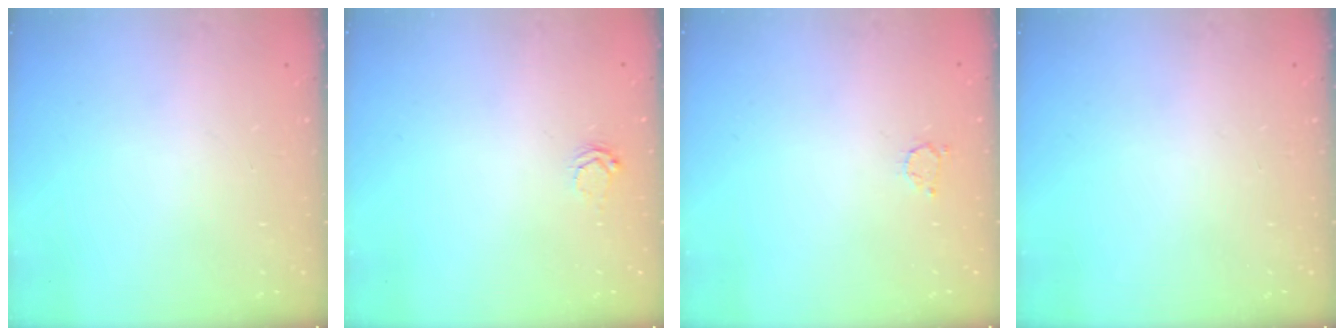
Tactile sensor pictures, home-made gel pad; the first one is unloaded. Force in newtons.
{"total": 3.5, "press": 3.5, "slide": 0.5}
{"total": 2.5, "press": 2.5, "slide": 0.4}
{"total": 0.0}